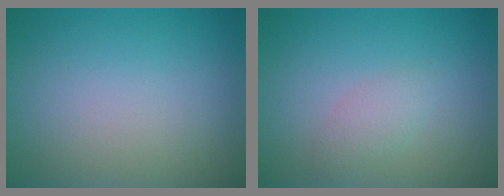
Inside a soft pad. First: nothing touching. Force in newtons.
{"total": 1.6, "press": 1.6, "slide": 0.0}